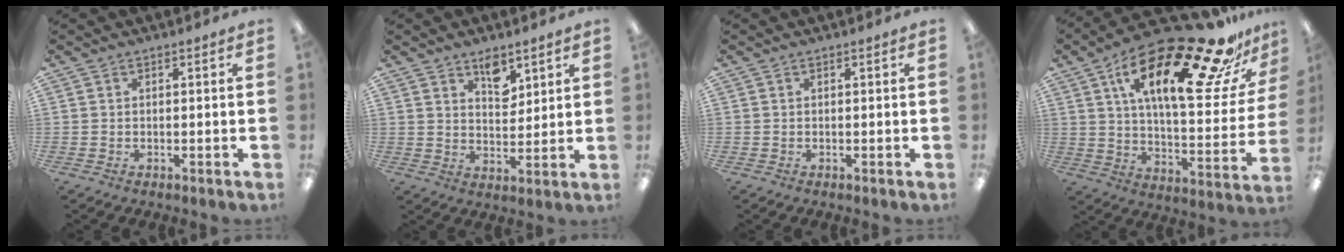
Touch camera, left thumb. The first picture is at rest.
{"total": 6.3, "force": [4.6, 3.2, 2.8], "torque": [-0.020, -0.027, 0.076]}
{"total": 0.0}
{"total": 29.2, "force": [17.6, 9.0, 21.5], "torque": [-0.327, -0.105, 0.276]}